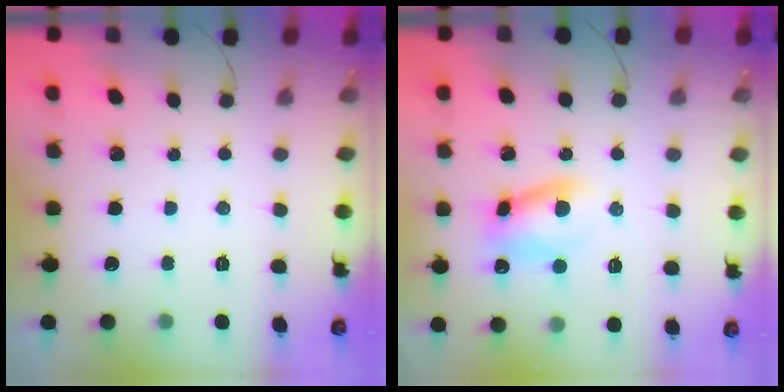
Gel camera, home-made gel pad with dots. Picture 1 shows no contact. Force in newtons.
{"total": 8.2, "press": 8.1, "slide": 0.6}